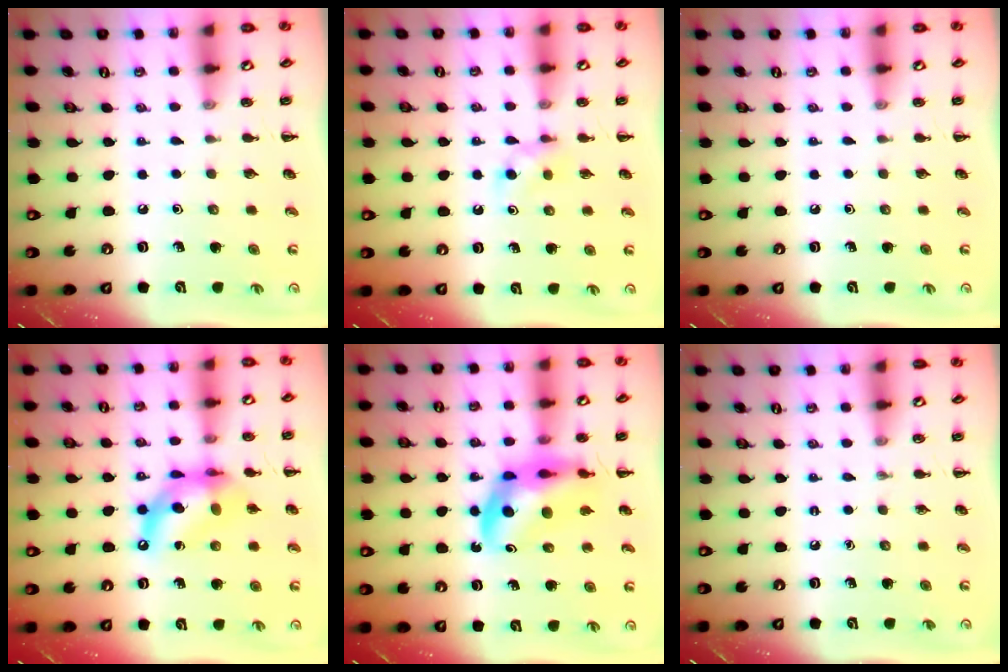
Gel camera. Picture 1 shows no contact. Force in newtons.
{"total": 4.0, "press": 3.8, "slide": 1.4}
{"total": 0.0}
{"total": 12.6, "press": 12.1, "slide": 3.4}
{"total": 13.0, "press": 12.5, "slide": 3.6}
{"total": 0.0}